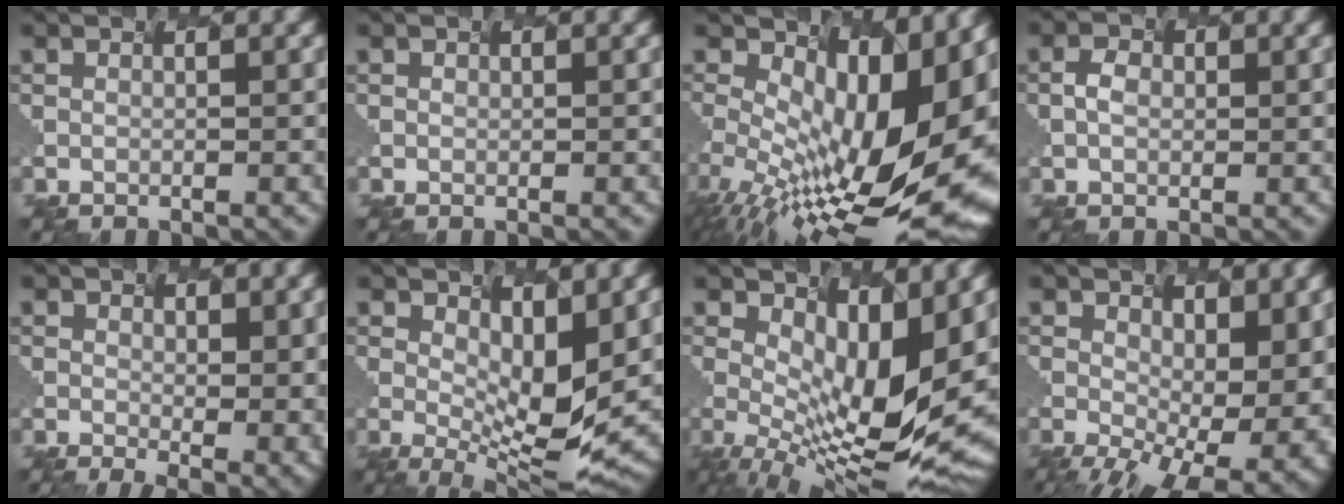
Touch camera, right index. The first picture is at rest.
{"total": 1.0, "force": [-0.3, -0.6, -0.7], "torque": [-0.004, -0.011, 0.015]}
{"total": 14.7, "force": [-1.6, 5.8, 13.5], "torque": [-0.237, -0.029, 0.019]}
{"total": 1.1, "force": [-1.1, 0.1, -0.3], "torque": [-0.025, -0.012, 0.013]}
{"total": 2.9, "force": [0.0, 0.4, 2.9], "torque": [-0.047, -0.028, 0.039]}
{"total": 5.0, "force": [0.1, 0.9, 5.0], "torque": [-0.112, -0.027, 0.036]}
{"total": 9.0, "force": [0.6, 2.4, 8.7], "torque": [-0.176, -0.028, 0.056]}
{"total": 9.6, "force": [-0.9, 3.9, 8.8], "torque": [-0.134, -0.031, 0.049]}